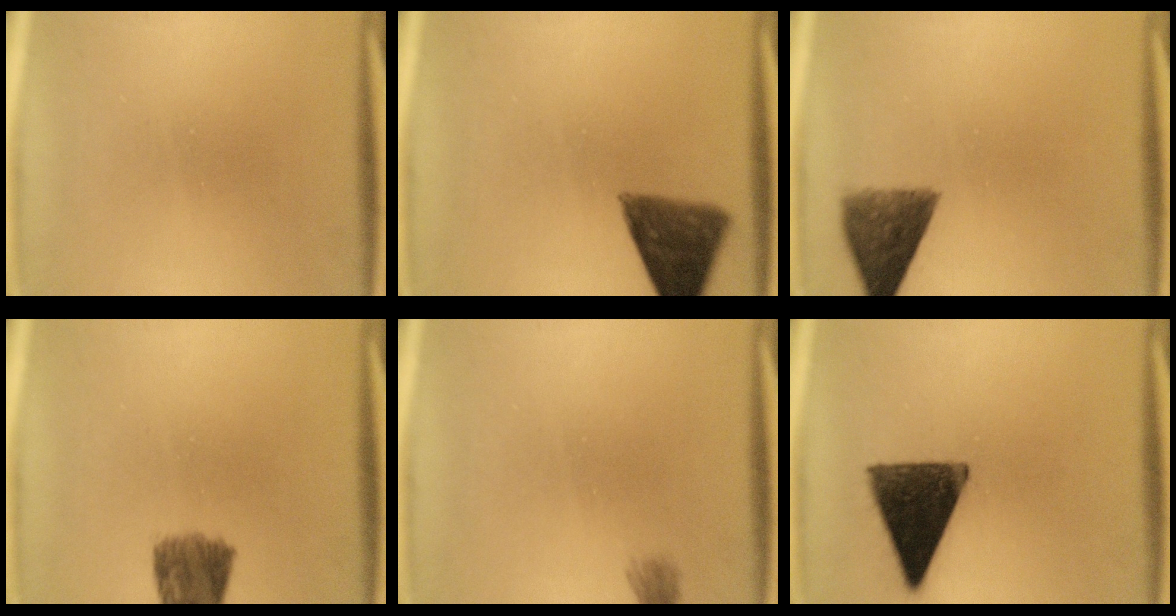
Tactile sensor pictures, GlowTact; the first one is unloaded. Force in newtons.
{"total": 8.6}
{"total": 7.5}
{"total": 7.4}
{"total": 1.9}
{"total": 13.7}